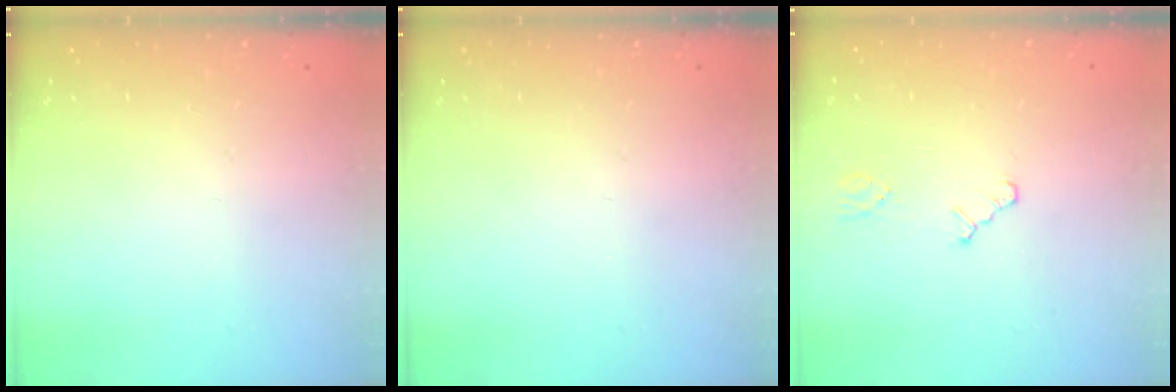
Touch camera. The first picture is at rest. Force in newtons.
{"total": 0.0}
{"total": 1.6, "press": 1.6, "slide": 0.3}